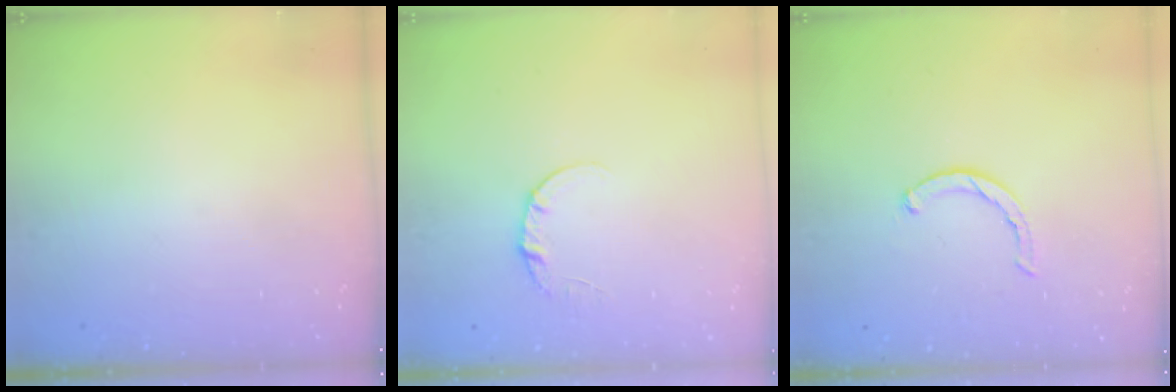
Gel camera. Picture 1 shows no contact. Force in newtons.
{"total": 3.6, "press": 3.6, "slide": 0.3}
{"total": 2.3, "press": 2.2, "slide": 0.5}